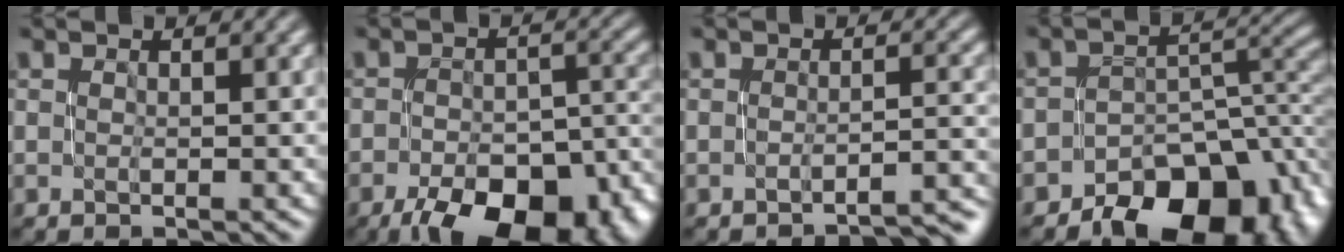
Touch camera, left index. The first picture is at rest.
{"total": 12.2, "force": [-7.4, 5.8, 7.7], "torque": [-0.130, -0.020, -0.107]}
{"total": 3.3, "force": [-2.9, 0.5, 1.5], "torque": [-0.009, 0.009, -0.038]}
{"total": 9.6, "force": [-5.7, 5.4, 5.5], "torque": [-0.063, -0.007, -0.087]}